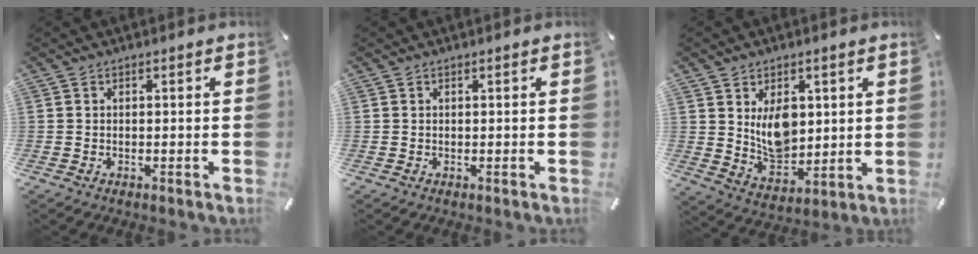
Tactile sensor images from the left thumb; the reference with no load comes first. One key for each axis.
{"total": 0.0}
{"total": 9.8, "fx": 3.4, "fy": 7.2, "fz": 5.9, "tx": -0.098, "ty": -0.017, "tz": 0.061}